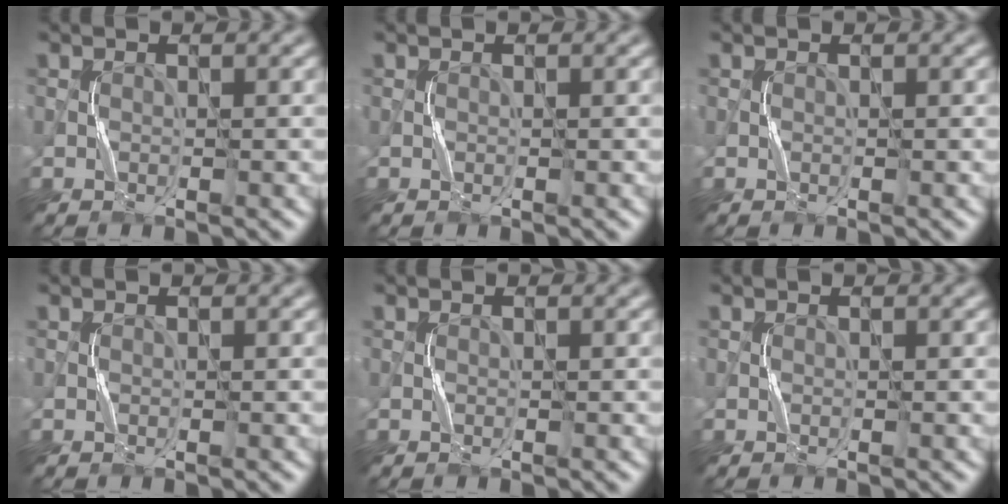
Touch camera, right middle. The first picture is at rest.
{"total": 0.0}
{"total": 0.0}
{"total": 0.0}
{"total": 0.0}
{"total": 0.0}